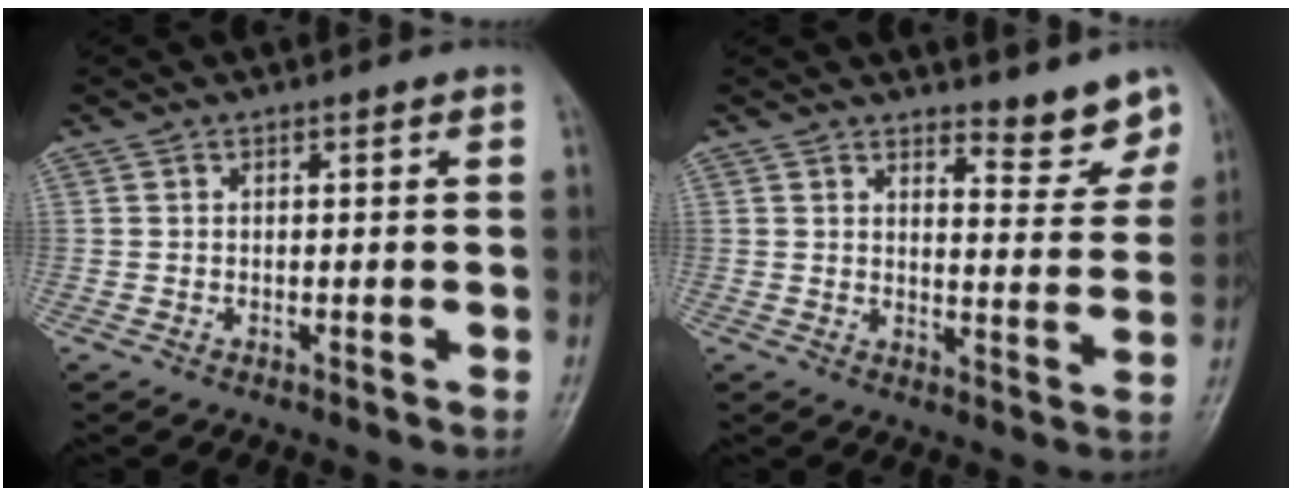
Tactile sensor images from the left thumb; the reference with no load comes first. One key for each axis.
{"total": 6.2, "fx": 5.6, "fy": 1.8, "fz": 2.1, "tx": -0.007, "ty": -0.053, "tz": 0.072}